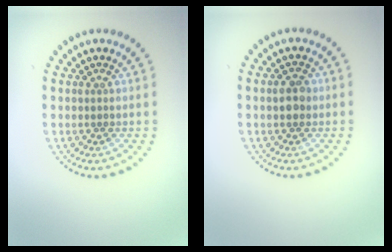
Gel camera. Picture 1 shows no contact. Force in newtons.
{"total": 1.8, "press": 1.7, "slide": 0.2}